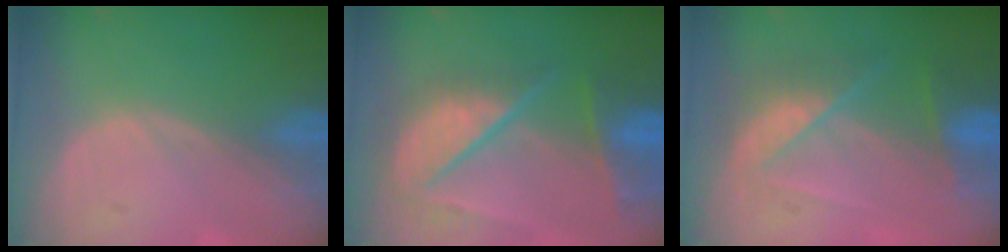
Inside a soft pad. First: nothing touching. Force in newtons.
{"total": 10.3, "press": 8.6, "slide": 5.5}
{"total": 7.4, "press": 6.5, "slide": 3.4}